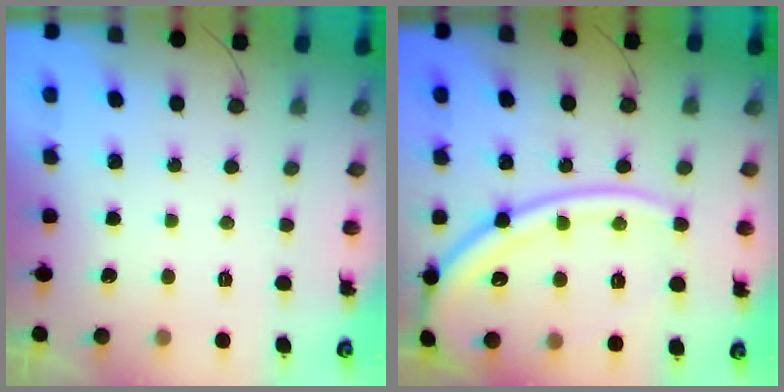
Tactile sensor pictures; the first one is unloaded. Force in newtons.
{"total": 17.6, "press": 17.4, "slide": 2.1}